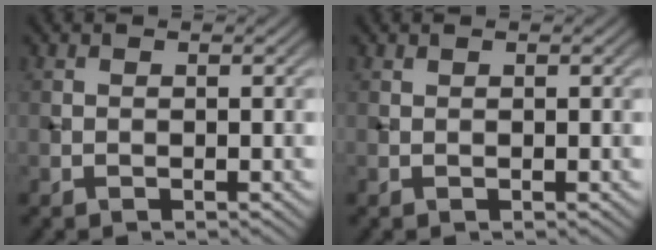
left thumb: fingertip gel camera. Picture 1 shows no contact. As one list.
[{"total": 0.0}]